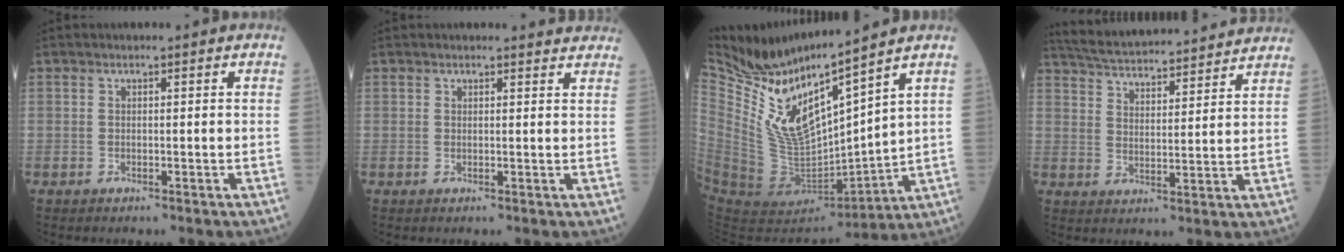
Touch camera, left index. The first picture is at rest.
{"total": 2.5, "force": [2.5, 0.4, -0.1], "torque": [-0.003, -0.007, 0.013]}
{"total": 14.9, "force": [12.1, 1.7, 8.6], "torque": [-0.168, -0.032, 0.250]}
{"total": 20.4, "force": [19.2, 1.9, 6.8], "torque": [-0.119, 0.026, 0.277]}